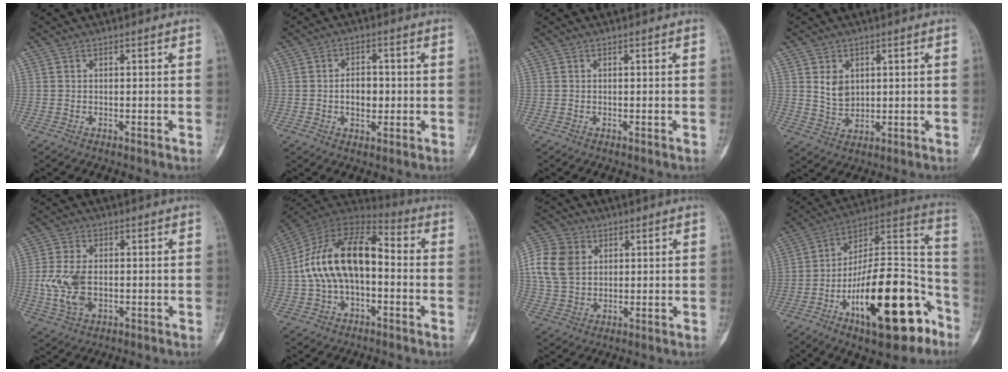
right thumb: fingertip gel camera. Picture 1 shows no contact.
{"total": 5.3, "force": [-0.4, 3.6, 3.9], "torque": [-0.043, 0.007, -0.005]}
{"total": 0.0}
{"total": 5.0, "force": [1.6, 3.8, 2.9], "torque": [-0.034, -0.016, 0.039]}
{"total": 8.4, "force": [-0.7, 5.1, 6.7], "torque": [-0.144, 0.001, -0.009]}
{"total": 18.1, "force": [-1.0, 10.6, 14.7], "torque": [-0.251, 0.051, -0.026]}
{"total": 10.9, "force": [2.5, 8.6, 6.2], "torque": [-0.115, 0.004, 0.046]}
{"total": 27.8, "force": [-12.9, 10.7, 22.2], "torque": [-0.311, 0.086, -0.197]}